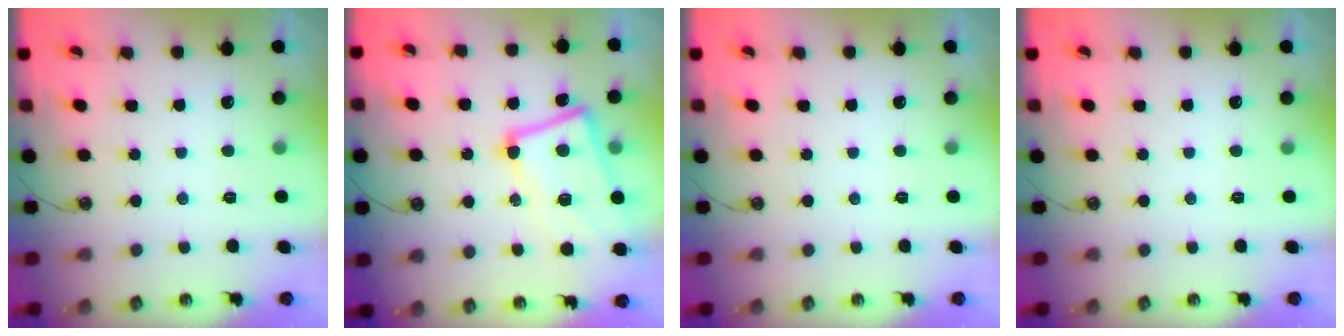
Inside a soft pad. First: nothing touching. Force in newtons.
{"total": 7.8, "press": 7.5, "slide": 2.0}
{"total": 0.0}
{"total": 0.0}